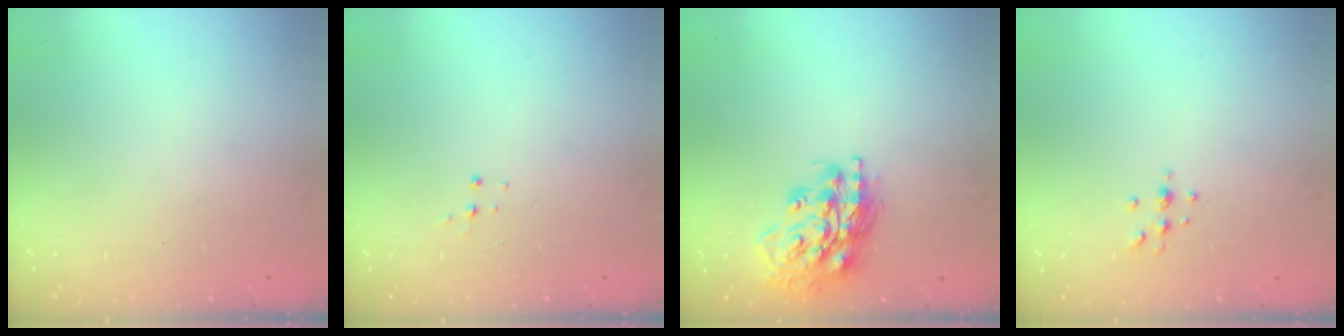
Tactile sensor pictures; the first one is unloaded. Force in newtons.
{"total": 4.2, "press": 4.2, "slide": 0.5}
{"total": 17.0, "press": 16.9, "slide": 2.3}
{"total": 4.3, "press": 4.0, "slide": 1.4}